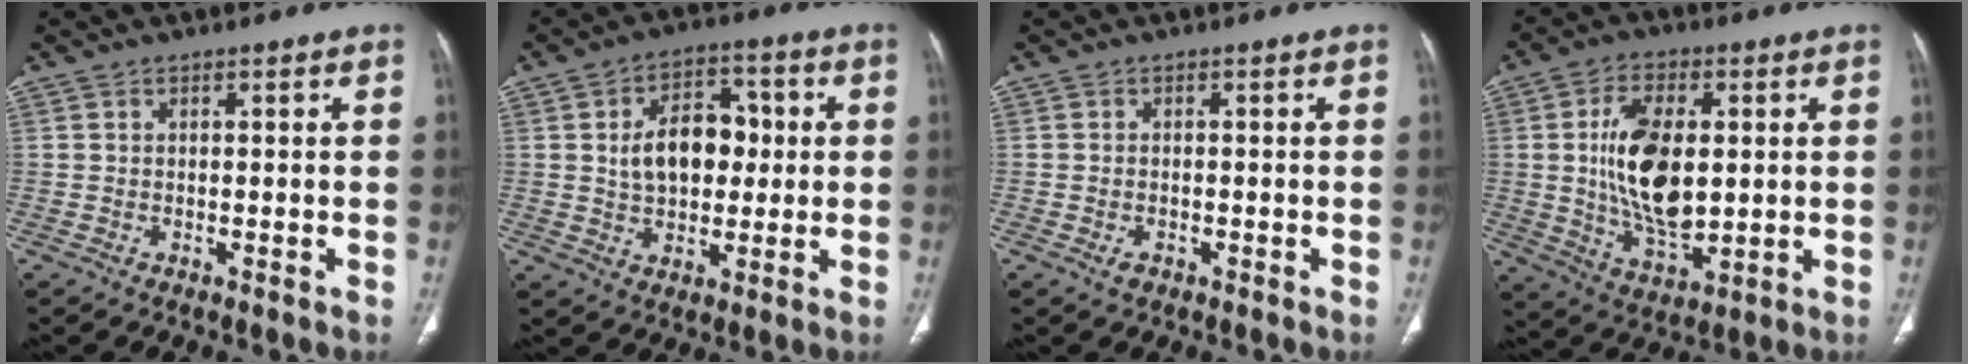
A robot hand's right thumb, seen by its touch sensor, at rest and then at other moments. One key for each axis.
{"total": 11.7, "fx": 1.2, "fy": 7.7, "fz": 8.7, "tx": -0.107, "ty": 0.016, "tz": 0.022}
{"total": 1.4, "fx": -0.7, "fy": 0.9, "fz": 0.9, "tx": -0.017, "ty": 0.004, "tz": -0.009}
{"total": 15.4, "fx": 1.4, "fy": 8.2, "fz": 12.9, "tx": -0.222, "ty": -0.013, "tz": 0.033}